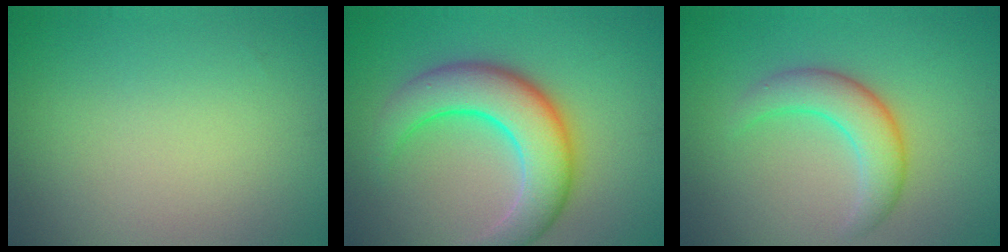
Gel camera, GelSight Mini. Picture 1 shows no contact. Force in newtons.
{"total": 7.5, "press": 7.5, "slide": 0.1}
{"total": 4.0, "press": 4.0, "slide": 0.2}